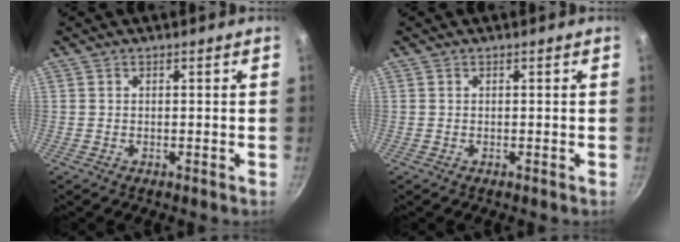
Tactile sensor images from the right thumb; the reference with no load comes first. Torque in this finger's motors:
{"motor_torque": [0.02, -0.02, 0.00, 0.00, 0.00]}